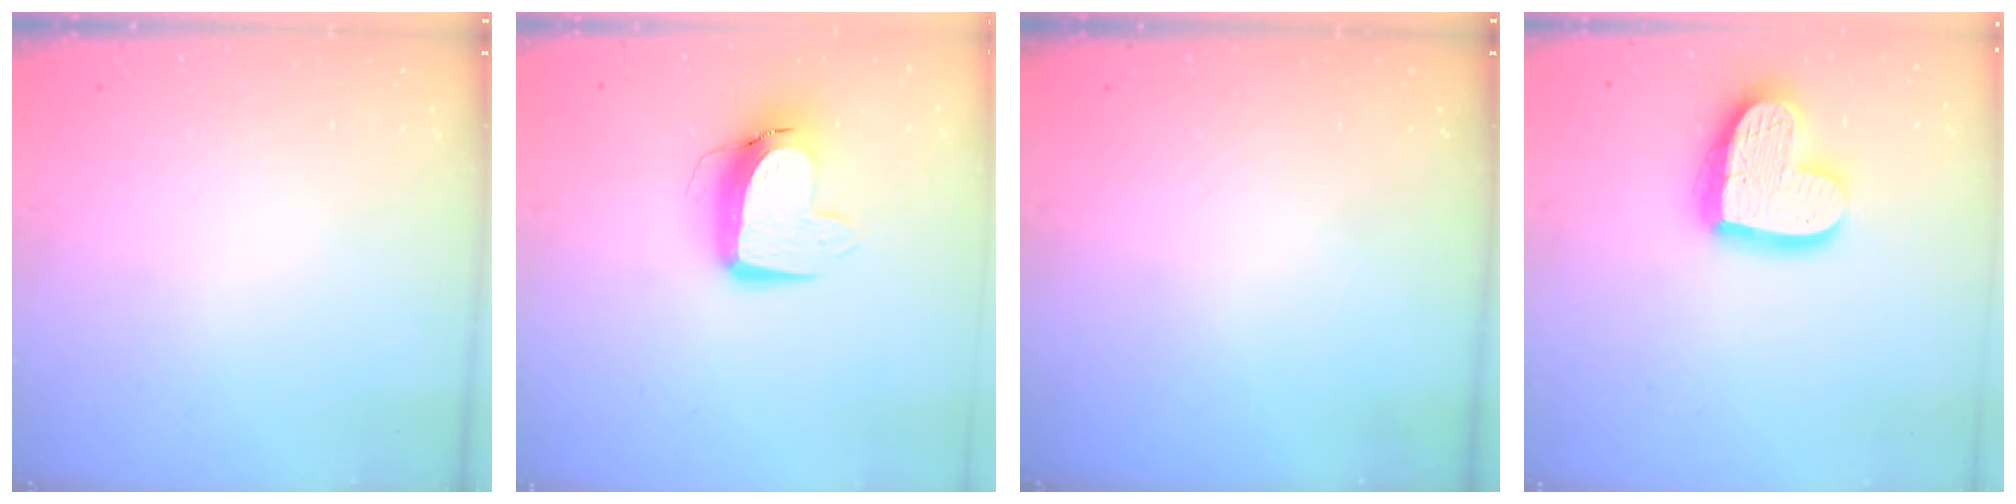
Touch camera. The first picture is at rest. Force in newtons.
{"total": 11.6, "press": 11.5, "slide": 1.3}
{"total": 0.0}
{"total": 18.1, "press": 18.0, "slide": 1.5}